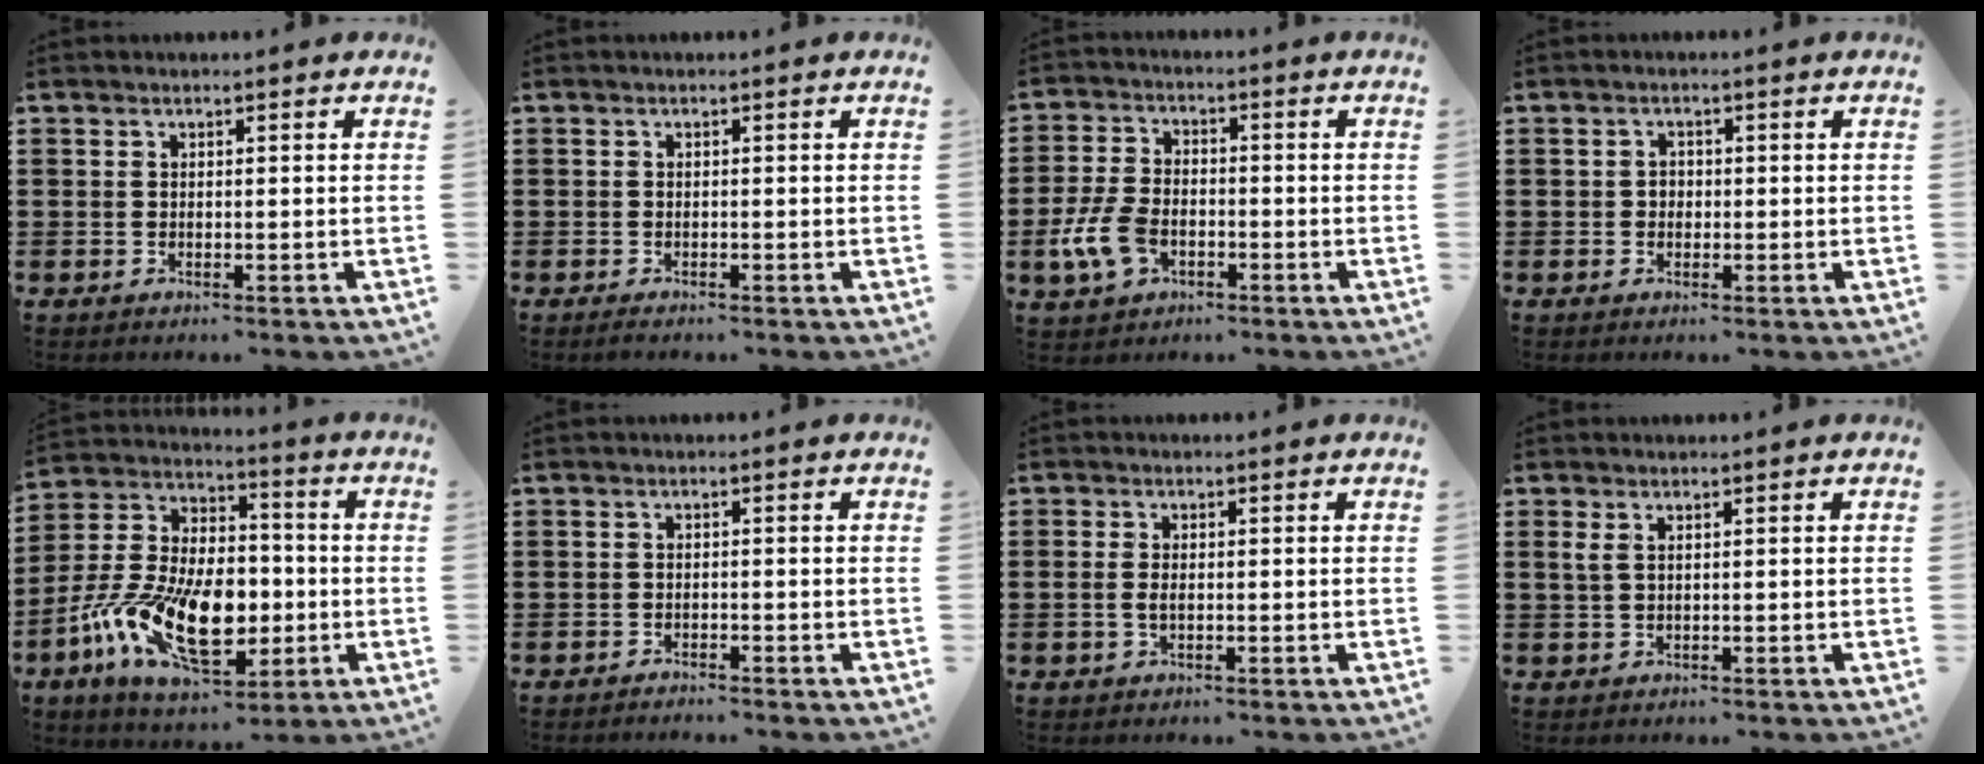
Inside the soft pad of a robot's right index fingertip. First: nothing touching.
{"total": 0.6, "force": [-0.6, 0.0, 0.1], "torque": [-0.002, -0.004, -0.011]}
{"total": 6.9, "force": [-2.6, 4.1, 4.9], "torque": [-0.125, -0.001, -0.054]}
{"total": 1.4, "force": [-0.3, 1.2, 0.5], "torque": [-0.014, 0.003, -0.008]}
{"total": 15.4, "force": [-4.6, 8.5, 12.0], "torque": [-0.275, 0.005, -0.083]}
{"total": 1.2, "force": [-1.2, -0.1, 0.0], "torque": [-0.005, -0.001, -0.024]}
{"total": 1.6, "force": [-0.3, 0.7, 1.4], "torque": [-0.036, -0.003, -0.008]}
{"total": 1.3, "force": [0.4, 0.4, 1.1], "torque": [-0.023, 0.003, 0.006]}